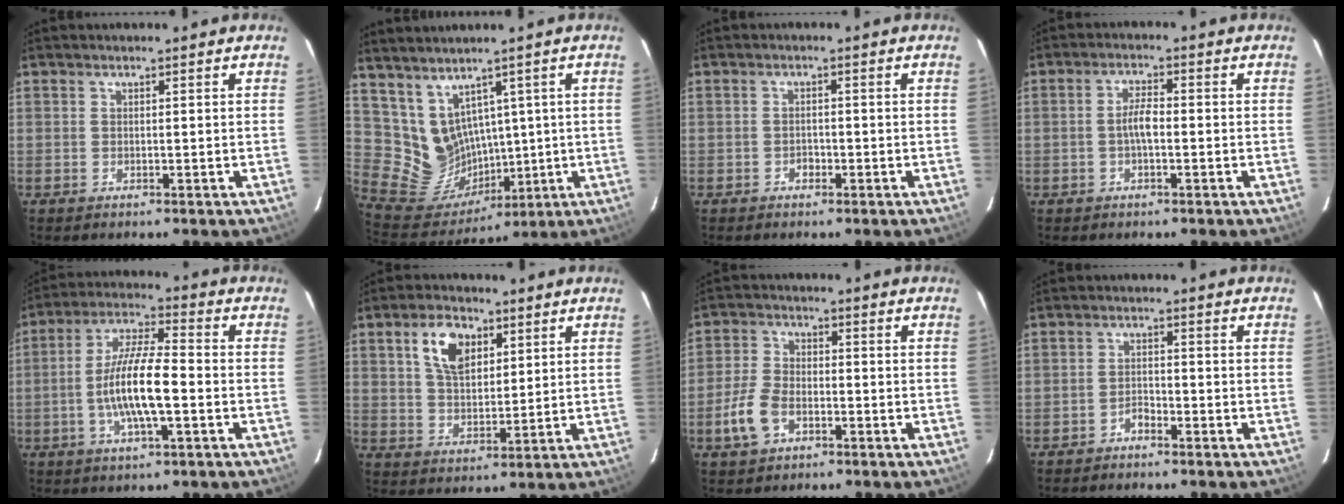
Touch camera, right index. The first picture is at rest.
{"total": 10.5, "force": [4.8, 8.4, 4.0], "torque": [-0.095, -0.007, 0.126]}
{"total": 1.3, "force": [-0.8, 0.9, 0.3], "torque": [-0.004, 0.002, -0.010]}
{"total": 3.3, "force": [-0.8, 1.0, 3.1], "torque": [-0.062, 0.007, -0.014]}
{"total": 11.7, "force": [-2.7, 2.4, 11.1], "torque": [-0.219, 0.002, -0.052]}
{"total": 9.0, "force": [4.0, 5.1, 6.2], "torque": [-0.114, 0.015, 0.076]}
{"total": 7.2, "force": [-3.3, 4.2, 4.8], "torque": [-0.111, 0.005, -0.059]}
{"total": 1.7, "force": [-1.6, 0.5, 0.5], "torque": [-0.009, 0.003, -0.026]}